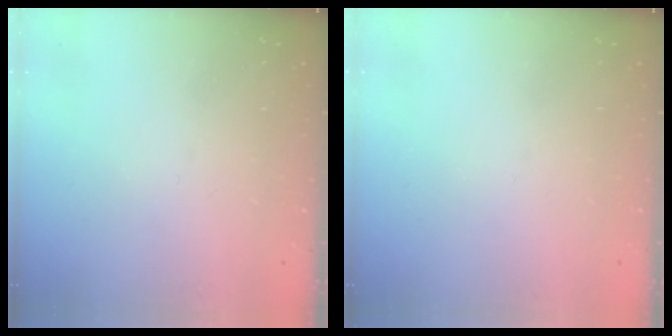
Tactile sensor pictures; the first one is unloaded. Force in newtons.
{"total": 0.0}